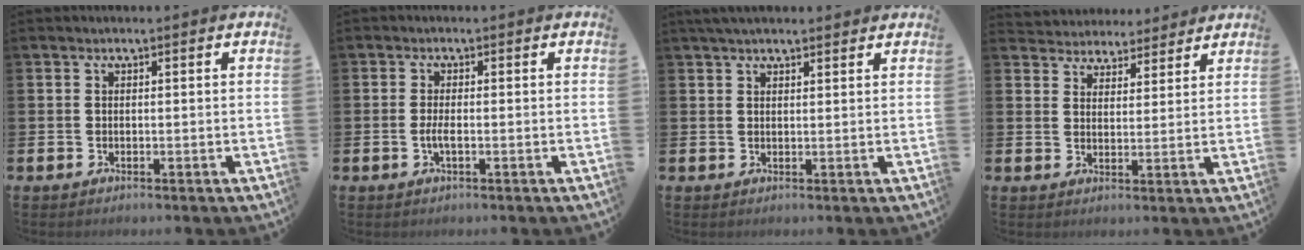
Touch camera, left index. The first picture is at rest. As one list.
[{"total": 1.8, "force": [-0.4, 0.4, 1.7], "torque": [-0.032, 0.001, -0.008]}, {"total": 2.6, "force": [2.3, 0.6, 1.0], "torque": [-0.022, -0.002, 0.042]}, {"total": 4.2, "force": [4.0, 1.3, -0.6], "torque": [-0.005, -0.025, 0.070]}]